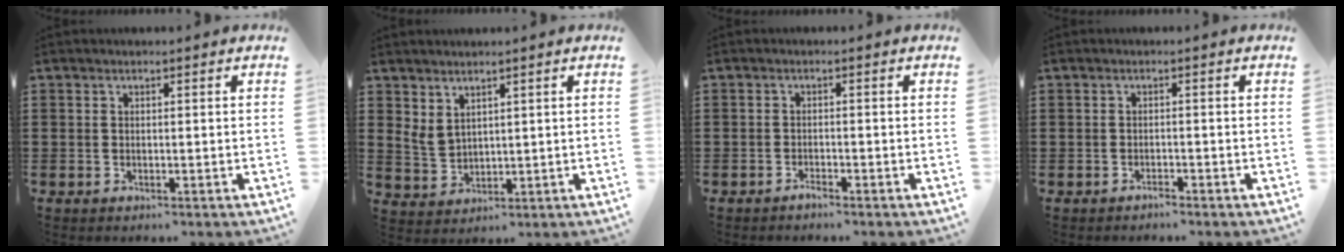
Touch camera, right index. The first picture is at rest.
{"total": 3.1, "force": [2.3, 1.6, 1.2], "torque": [-0.032, 0.002, 0.045]}
{"total": 0.9, "force": [-0.9, 0.0, 0.2], "torque": [-0.008, -0.003, -0.018]}
{"total": 1.0, "force": [-1.0, 0.2, 0.1], "torque": [-0.004, 0.002, -0.021]}